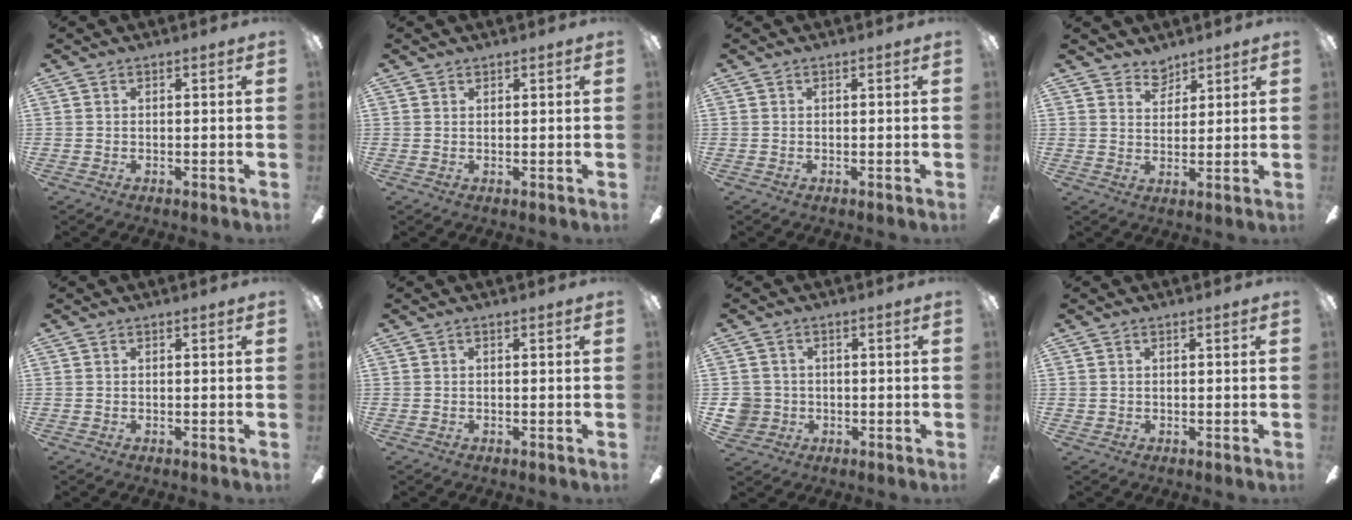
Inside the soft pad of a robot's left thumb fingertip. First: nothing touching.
{"total": 0.9, "force": [0.9, 0.3, -0.1], "torque": [0.001, -0.001, 0.017]}
{"total": 0.0}
{"total": 4.7, "force": [4.1, 2.2, 0.2], "torque": [-0.002, -0.023, 0.076]}
{"total": 0.0}
{"total": 0.0}
{"total": 5.4, "force": [-0.3, 5.3, 1.2], "torque": [-0.038, 0.010, -0.004]}
{"total": 0.7, "force": [0.5, 0.5, 0.0], "torque": [-0.001, 0.003, 0.009]}